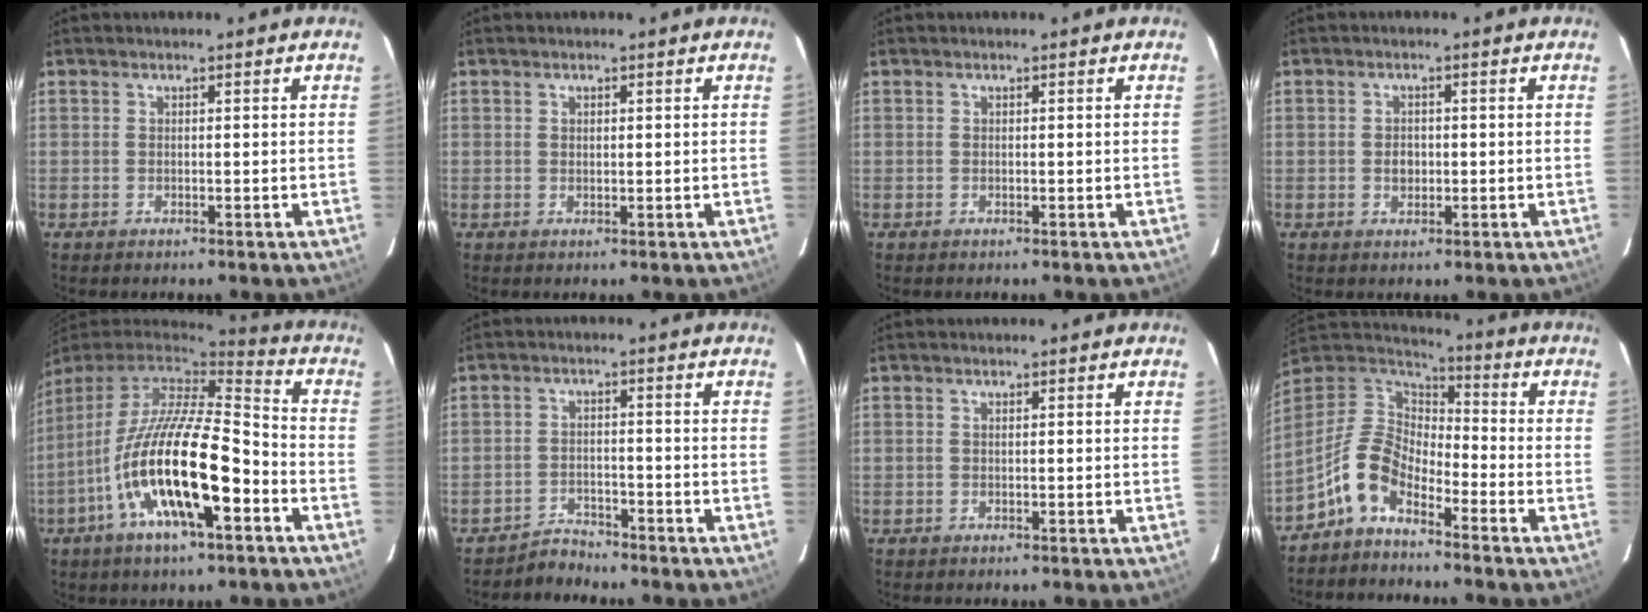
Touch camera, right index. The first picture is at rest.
{"total": 0.7, "force": [0.3, 0.5, 0.4], "torque": [-0.007, 0.002, 0.006]}
{"total": 0.0}
{"total": 2.8, "force": [-0.5, 2.2, 1.6], "torque": [-0.028, 0.004, -0.008]}
{"total": 20.6, "force": [-7.9, 5.7, 18.2], "torque": [-0.334, -0.029, -0.147]}
{"total": 3.4, "force": [-3.3, 0.9, -0.4], "torque": [0.003, 0.010, -0.059]}
{"total": 0.0}
{"total": 10.2, "force": [-6.2, 5.2, 6.3], "torque": [-0.135, 0.023, -0.134]}